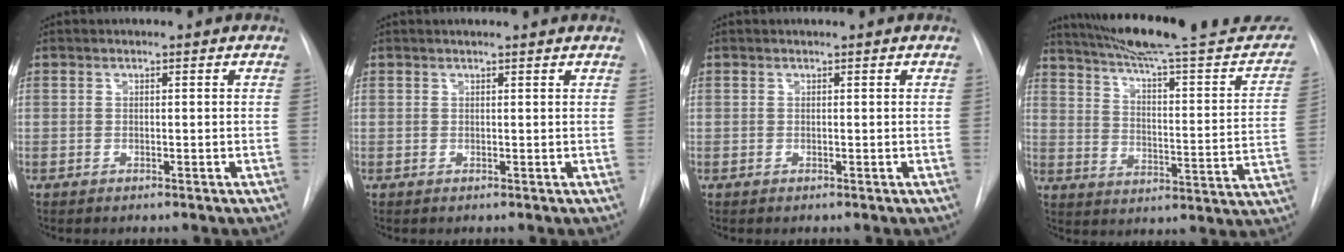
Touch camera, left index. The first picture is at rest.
{"total": 2.4, "force": [2.2, -0.1, 1.0], "torque": [-0.012, 0.012, 0.020]}
{"total": 0.5, "force": [-0.5, 0.0, 0.1], "torque": [0.000, 0.000, -0.006]}
{"total": 27.6, "force": [24.0, 3.1, 13.2], "torque": [-0.195, -0.058, 0.310]}